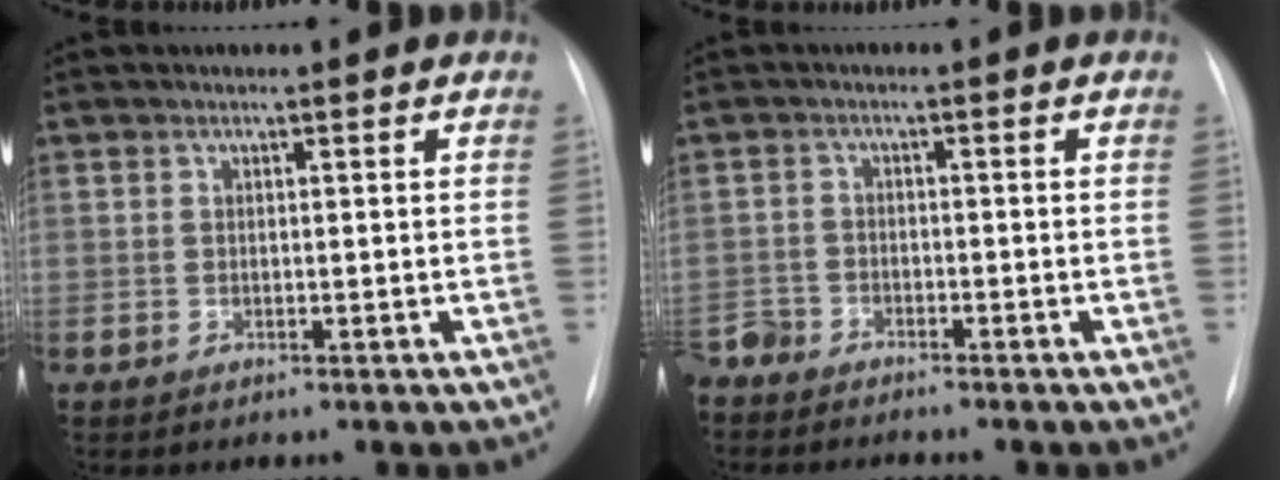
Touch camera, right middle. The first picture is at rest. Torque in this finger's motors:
{"motor_torque": [1.10, -1.03, 0.68, 0.19]}